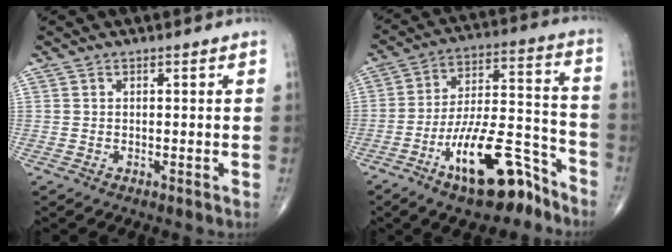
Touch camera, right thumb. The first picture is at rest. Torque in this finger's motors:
{"motor_torque": [3.18, 1.83, 1.59, -1.18, 0.36]}